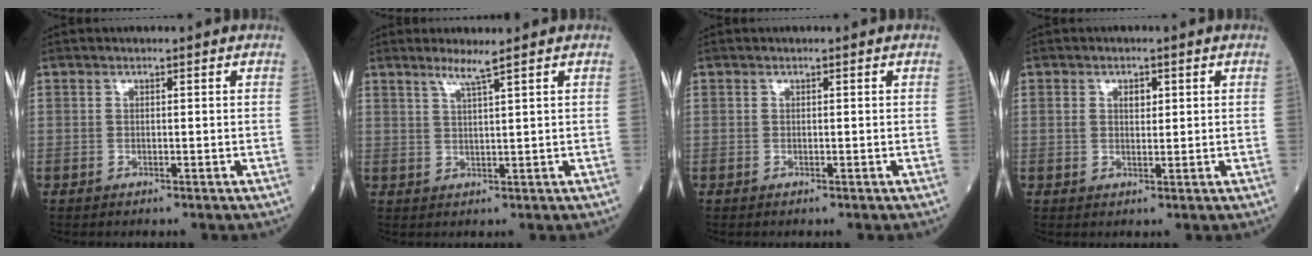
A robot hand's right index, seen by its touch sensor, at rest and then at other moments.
{"total": 2.7, "force": [1.9, -0.8, 1.7], "torque": [-0.036, -0.004, 0.041]}
{"total": 0.0}
{"total": 2.2, "force": [0.8, 1.2, 1.6], "torque": [-0.030, 0.006, 0.014]}